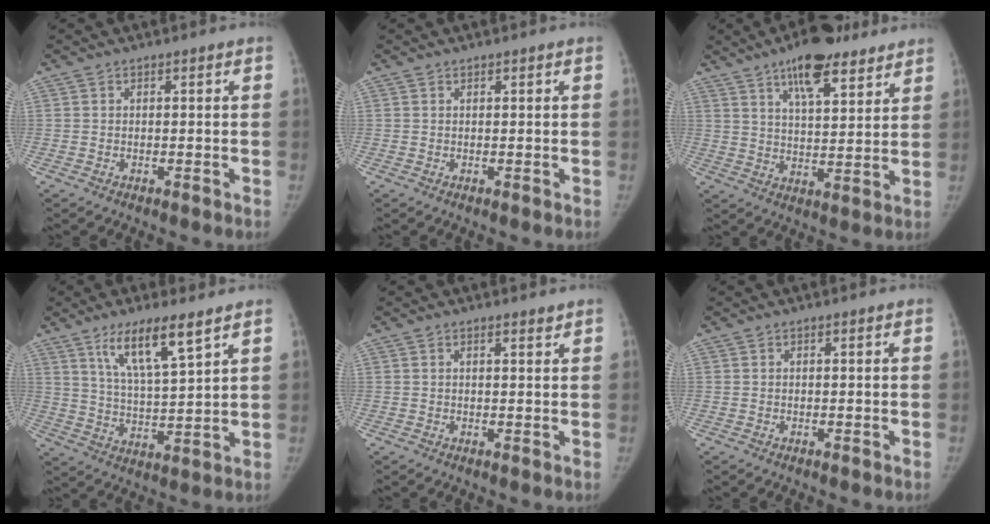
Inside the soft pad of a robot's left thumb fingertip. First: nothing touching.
{"total": 0.0}
{"total": 13.7, "force": [9.1, 4.9, 9.0], "torque": [-0.105, -0.038, 0.138]}
{"total": 11.0, "force": [6.8, 2.1, 8.4], "torque": [-0.142, -0.037, 0.128]}
{"total": 0.9, "force": [0.8, 0.2, 0.4], "torque": [-0.003, -0.006, 0.014]}
{"total": 0.0}